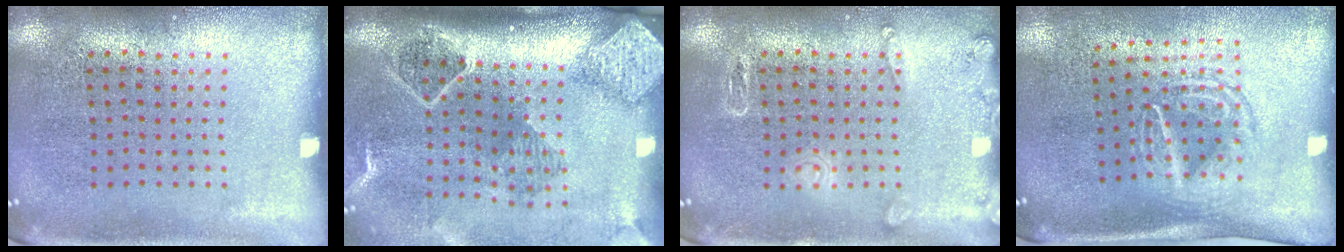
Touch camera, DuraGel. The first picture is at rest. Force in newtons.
{"total": 2.7, "press": 2.0, "slide": 1.9}
{"total": 1.8, "press": 1.8, "slide": 0.2}
{"total": 1.7, "press": 1.3, "slide": 1.1}